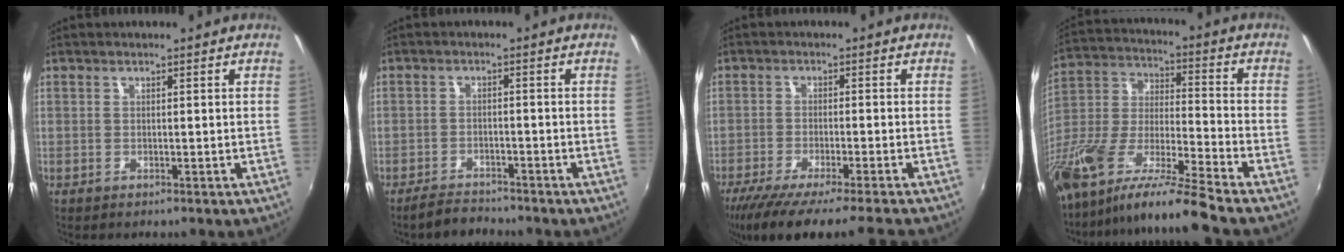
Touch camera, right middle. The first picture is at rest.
{"total": 3.6, "force": [-3.4, 1.0, 0.7], "torque": [-0.029, 0.003, -0.058]}
{"total": 11.1, "force": [-9.3, -1.0, 5.8], "torque": [-0.114, -0.037, -0.152]}
{"total": 19.9, "force": [-15.2, 0.3, 12.7], "torque": [-0.241, -0.032, -0.293]}